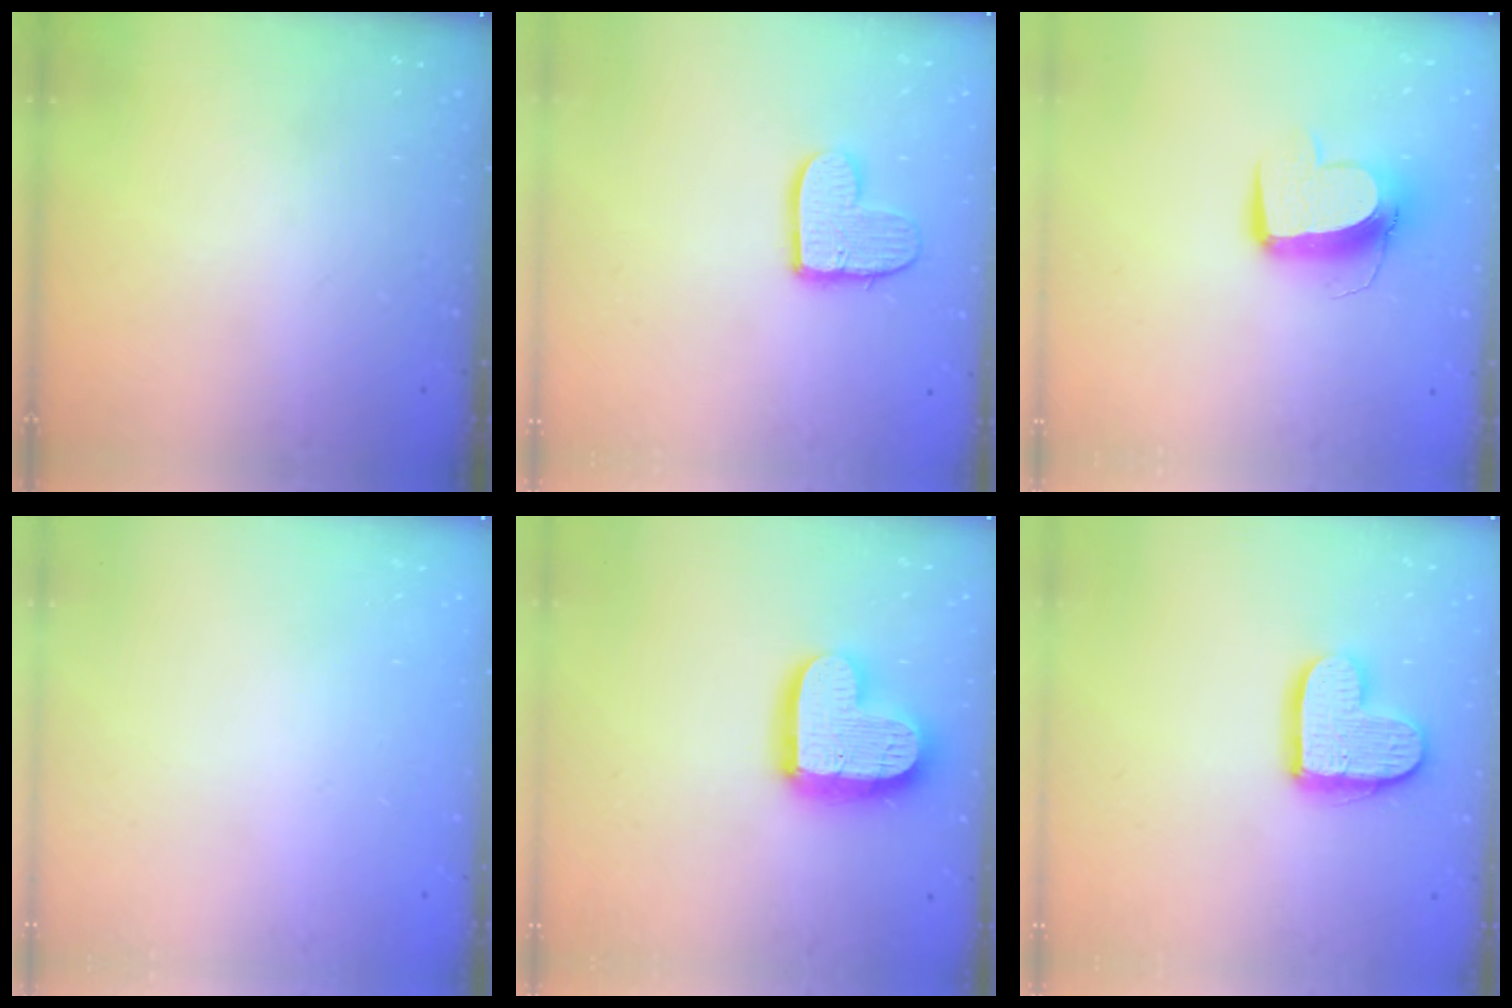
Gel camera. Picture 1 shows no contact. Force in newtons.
{"total": 10.9, "press": 10.8, "slide": 0.7}
{"total": 11.1, "press": 11.0, "slide": 1.4}
{"total": 0.0}
{"total": 17.0, "press": 17.0, "slide": 1.3}
{"total": 13.0, "press": 13.0, "slide": 0.8}